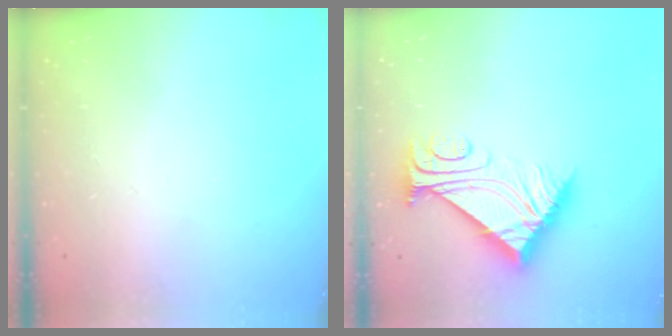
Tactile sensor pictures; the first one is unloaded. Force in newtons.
{"total": 10.5, "press": 10.5, "slide": 0.5}